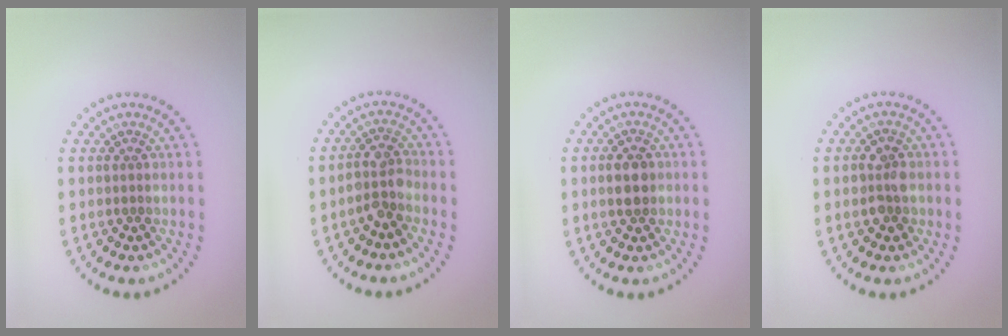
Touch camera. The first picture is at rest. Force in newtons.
{"total": 2.5, "press": 2.2, "slide": 1.2}
{"total": 2.9, "press": 2.9, "slide": 0.1}
{"total": 2.4, "press": 2.4, "slide": 0.3}